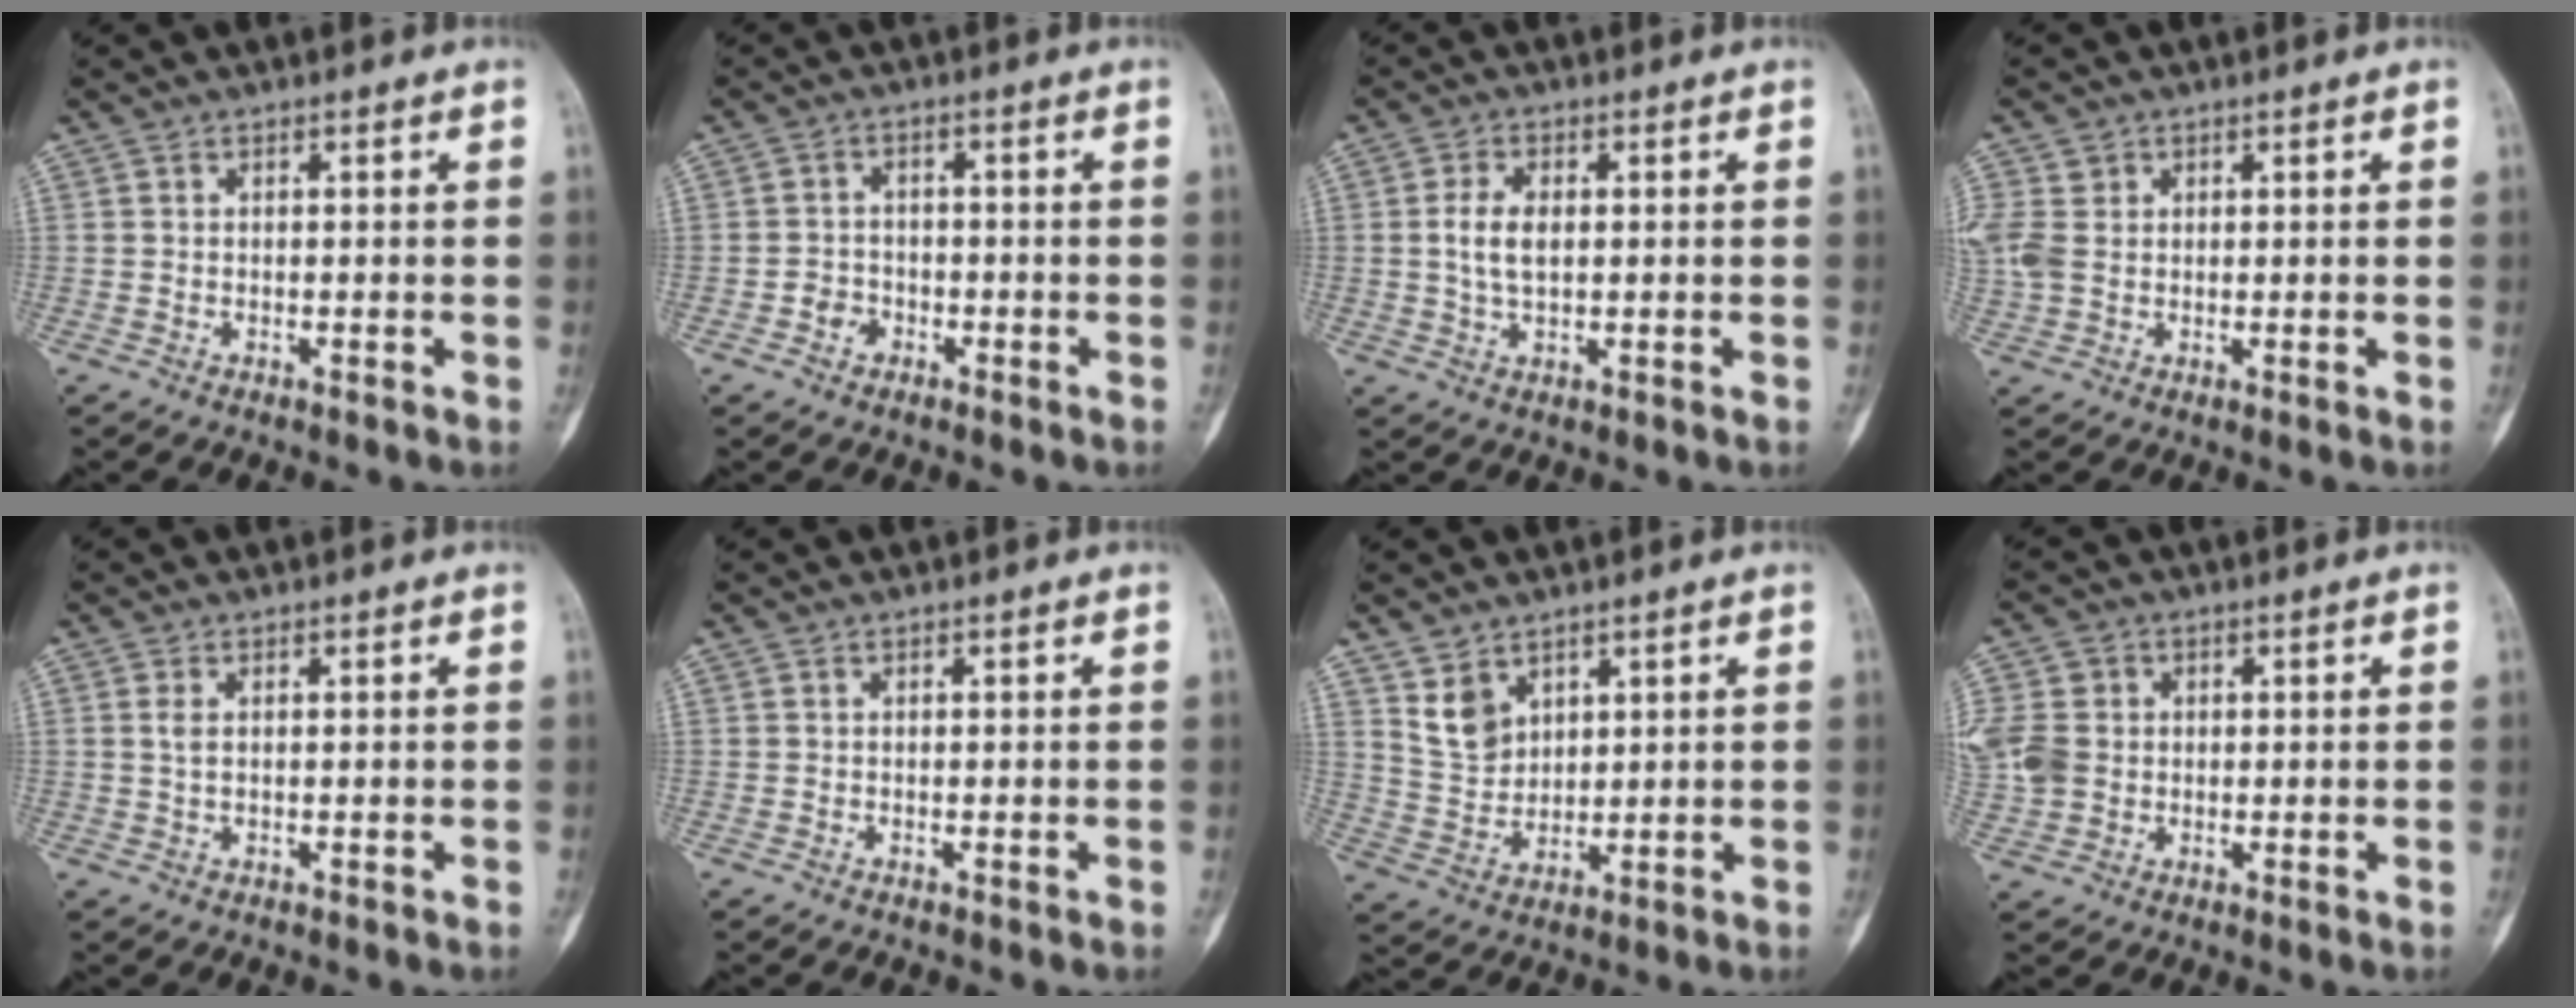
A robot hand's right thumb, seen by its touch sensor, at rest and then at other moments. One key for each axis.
{"total": 2.9, "fx": -1.4, "fy": 2.4, "fz": 0.9, "tx": -0.003, "ty": 0.017, "tz": -0.027}
{"total": 5.0, "fx": 0.5, "fy": 2.8, "fz": 4.2, "tx": -0.088, "ty": 0.001, "tz": 0.010}
{"total": 7.0, "fx": 1.4, "fy": 5.6, "fz": 4.0, "tx": -0.104, "ty": 0.010, "tz": 0.036}
{"total": 1.7, "fx": 0.4, "fy": 0.8, "fz": 1.4, "tx": -0.032, "ty": -0.001, "tz": 0.008}
{"total": 0.0}
{"total": 6.1, "fx": 3.7, "fy": 4.2, "fz": 2.6, "tx": -0.033, "ty": -0.025, "tz": 0.085}
{"total": 10.4, "fx": 1.2, "fy": 8.8, "fz": 5.3, "tx": -0.127, "ty": 0.011, "tz": 0.028}